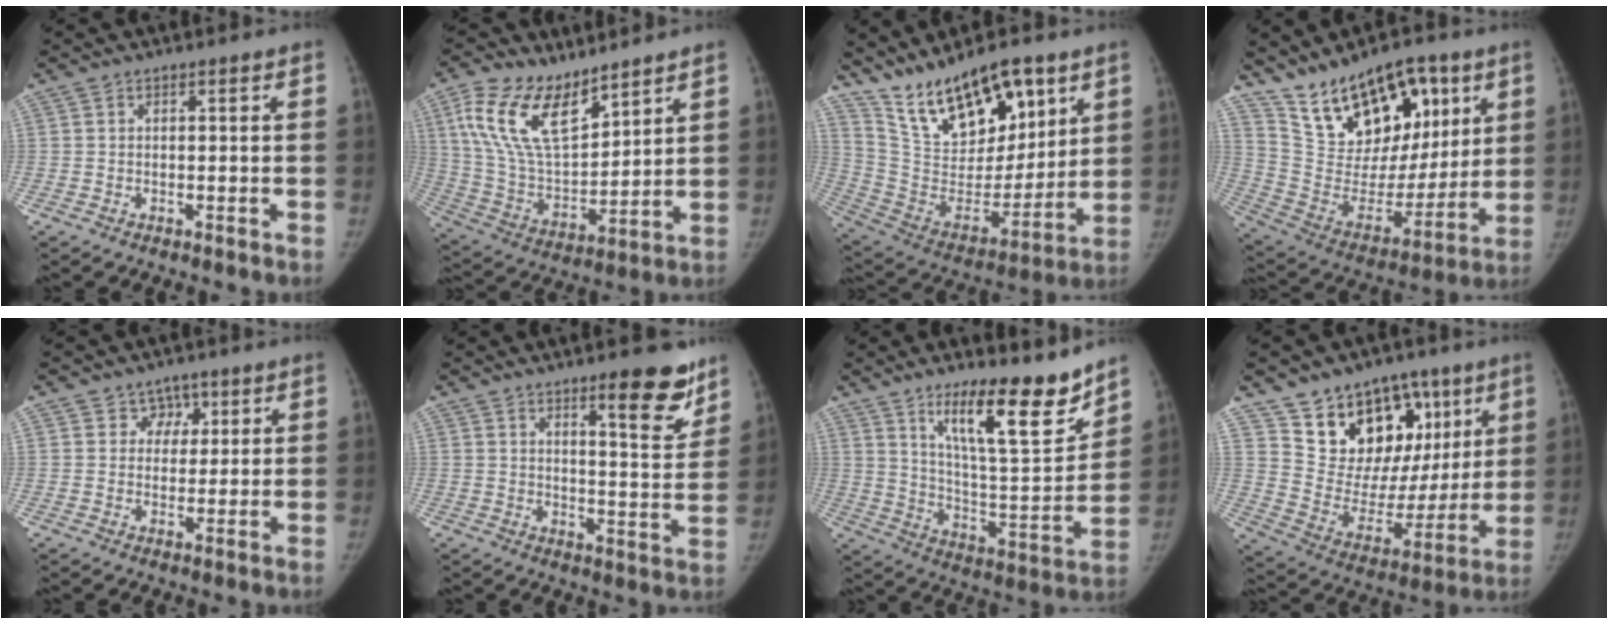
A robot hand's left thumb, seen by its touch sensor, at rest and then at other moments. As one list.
[{"total": 17.3, "force": [10.6, 8.1, 11.1], "torque": [-0.187, -0.049, 0.216]}, {"total": 21.5, "force": [14.0, 9.4, 13.3], "torque": [-0.183, -0.065, 0.260]}, {"total": 21.9, "force": [12.9, 11.9, 13.1], "torque": [-0.169, -0.049, 0.234]}, {"total": 3.7, "force": [1.8, 3.2, 0.6], "torque": [0.021, -0.005, 0.022]}, {"total": 11.5, "force": [7.6, 2.9, 8.1], "torque": [-0.075, -0.053, 0.106]}, {"total": 18.0, "force": [12.6, 4.1, 12.2], "torque": [-0.156, -0.092, 0.213]}, {"total": 21.0, "force": [11.0, 14.0, 11.1], "torque": [-0.100, -0.032, 0.188]}]